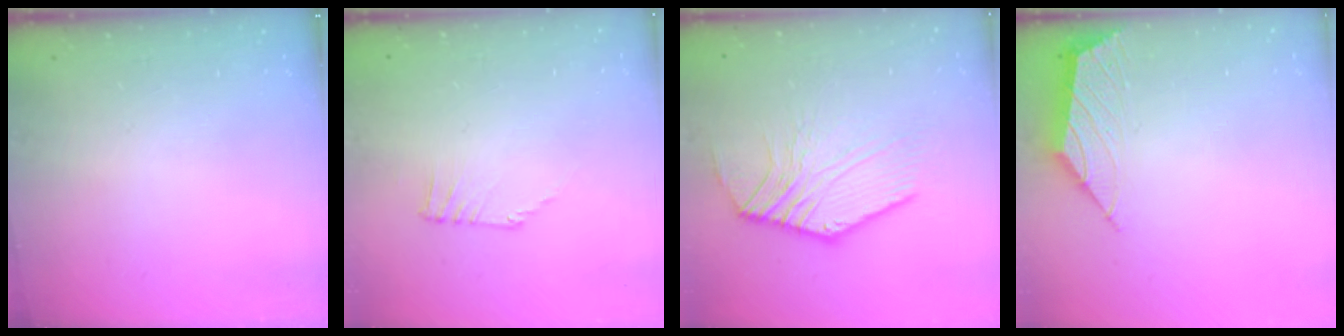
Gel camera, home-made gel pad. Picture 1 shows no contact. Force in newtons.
{"total": 0.8, "press": 0.8, "slide": 0.2}
{"total": 6.3, "press": 6.1, "slide": 1.3}
{"total": 2.2, "press": 2.2, "slide": 0.5}